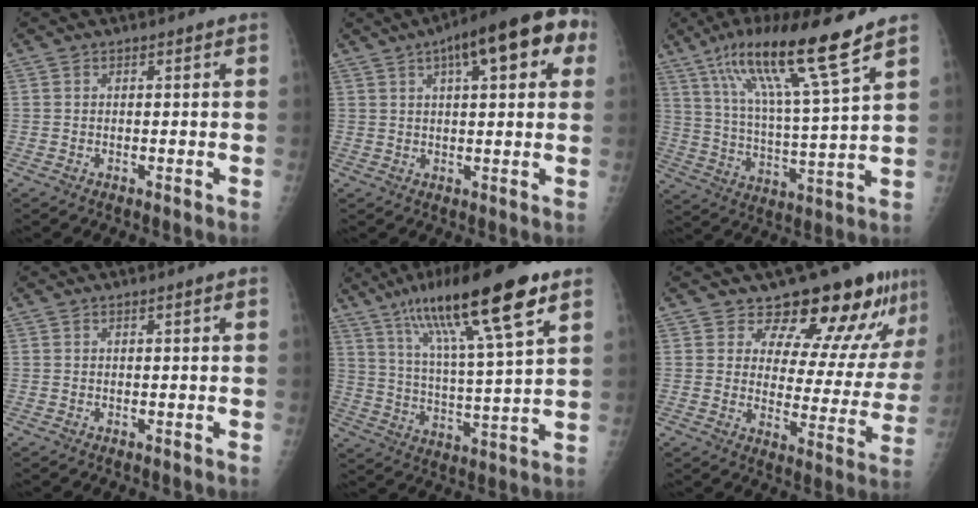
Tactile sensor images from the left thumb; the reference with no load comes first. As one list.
[{"total": 16.3, "force": [6.8, 5.7, 13.7], "torque": [-0.167, 0.022, 0.087]}, {"total": 16.9, "force": [11.5, 0.6, 12.4], "torque": [-0.213, -0.050, 0.201]}, {"total": 0.0}, {"total": 20.5, "force": [12.0, 3.0, 16.4], "torque": [-0.275, -0.028, 0.208]}, {"total": 15.8, "force": [12.9, 6.1, 6.6], "torque": [-0.036, -0.091, 0.159]}]